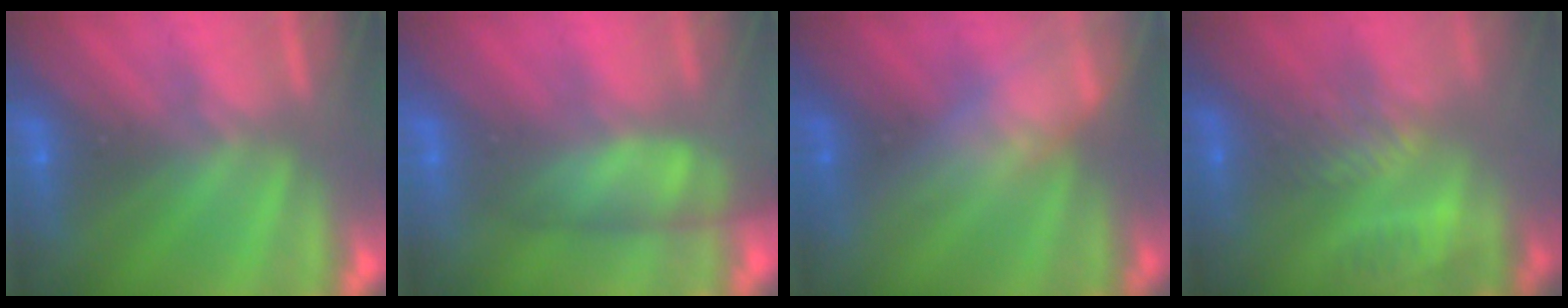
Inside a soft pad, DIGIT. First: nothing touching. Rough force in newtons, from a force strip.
{"total": 4.9}
{"total": 2.9}
{"total": 8.3}